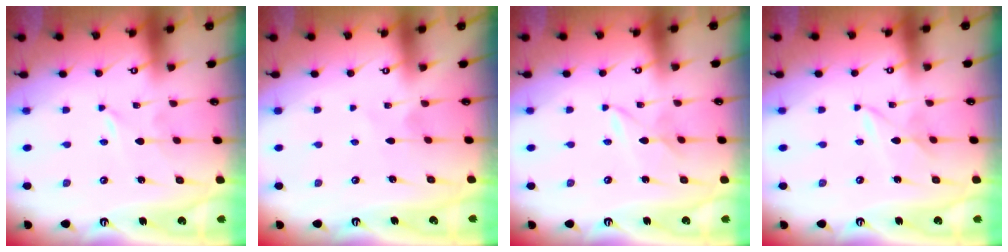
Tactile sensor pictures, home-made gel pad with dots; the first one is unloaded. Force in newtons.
{"total": 2.8, "press": 2.8, "slide": 0.4}
{"total": 2.4, "press": 2.4, "slide": 0.3}
{"total": 2.4, "press": 2.4, "slide": 0.3}